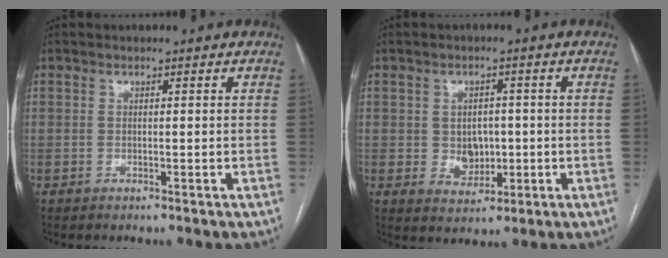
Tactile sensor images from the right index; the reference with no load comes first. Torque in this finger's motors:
{"motor_torque": [0.43, 0.27, 0.20, 0.04]}